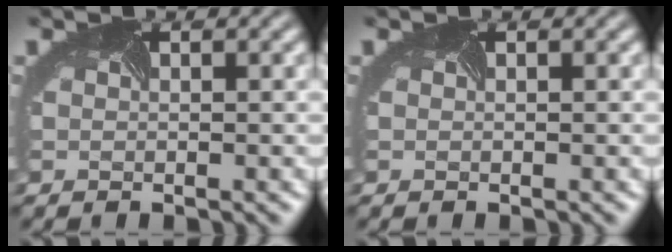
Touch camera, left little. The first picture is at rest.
{"total": 0.0}